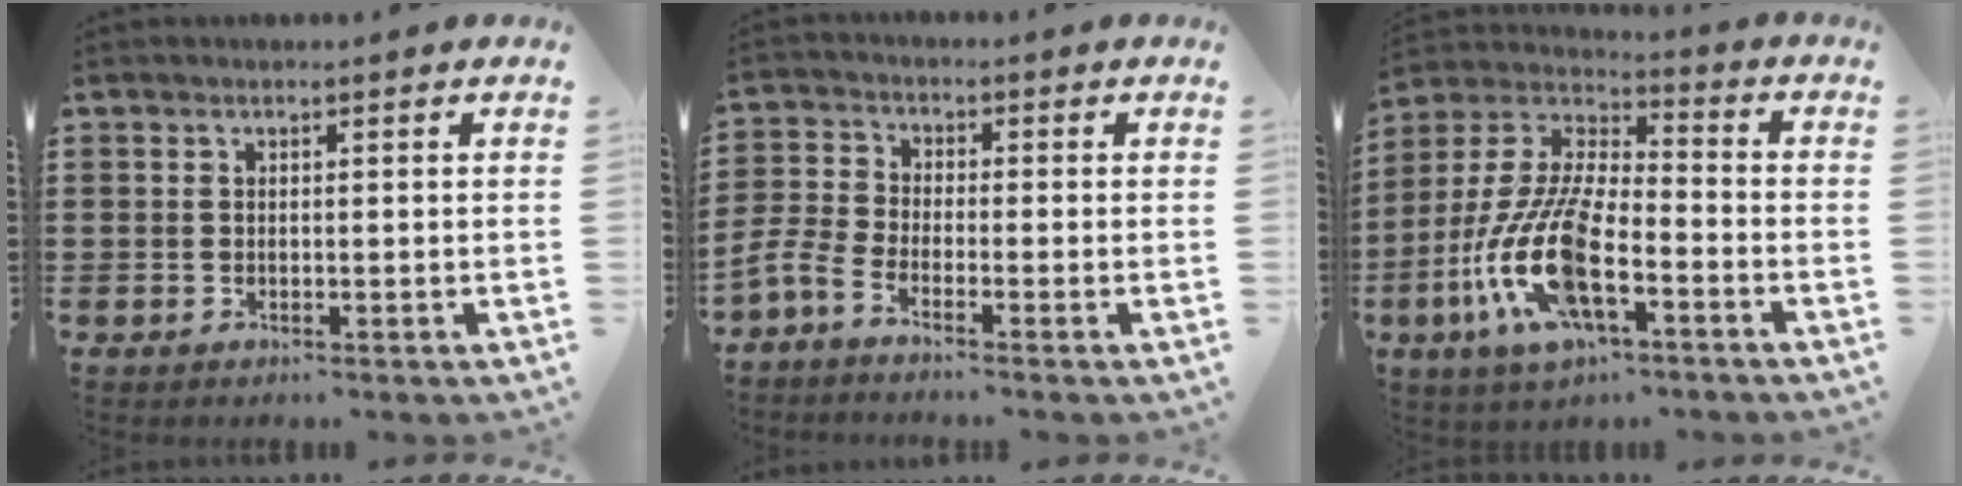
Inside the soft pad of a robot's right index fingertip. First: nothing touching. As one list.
[{"total": 3.4, "force": [-2.8, 0.6, 1.8], "torque": [-0.071, -0.012, -0.065]}, {"total": 14.5, "force": [-6.6, 5.2, 11.9], "torque": [-0.291, -0.019, -0.135]}]